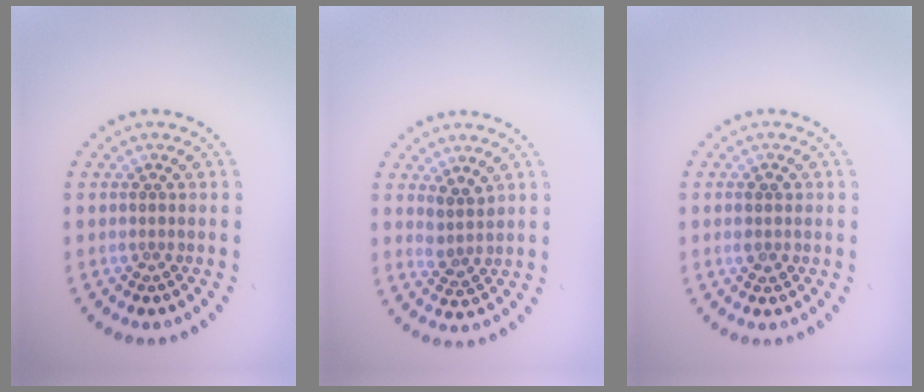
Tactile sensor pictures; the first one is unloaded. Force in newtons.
{"total": 1.9, "press": 1.5, "slide": 1.1}
{"total": 1.3, "press": 1.3, "slide": 0.1}